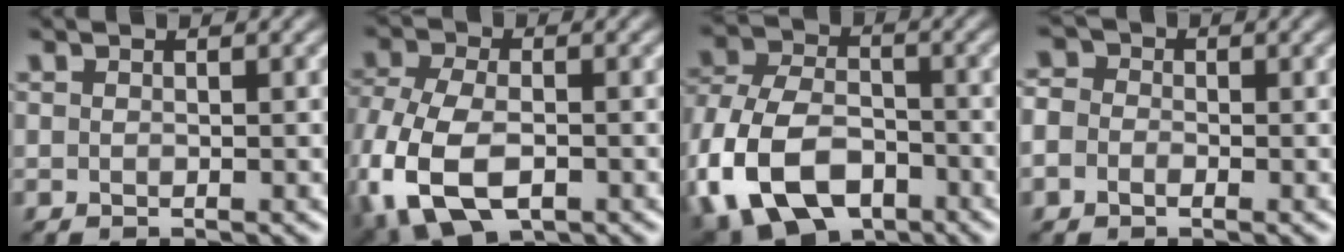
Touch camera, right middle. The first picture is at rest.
{"total": 10.1, "force": [-3.6, 6.1, 7.2], "torque": [-0.179, -0.030, -0.062]}
{"total": 13.1, "force": [-5.3, 8.6, 8.4], "torque": [-0.195, -0.013, -0.110]}
{"total": 2.4, "force": [-0.5, 1.9, 1.4], "torque": [-0.014, 0.005, -0.022]}